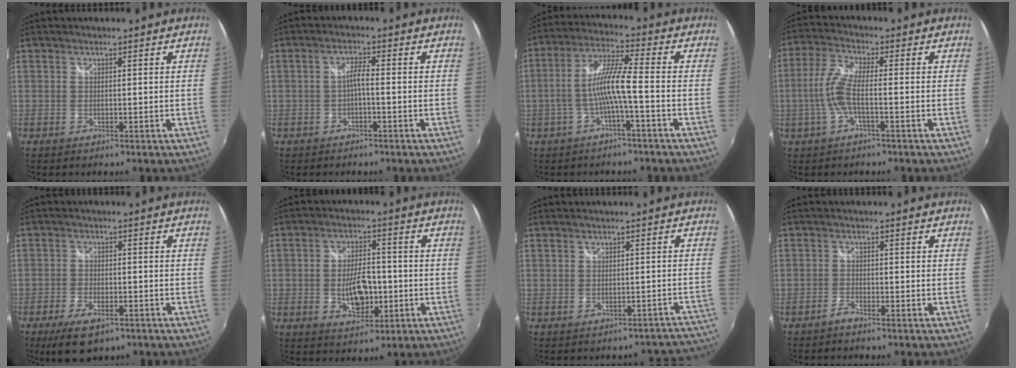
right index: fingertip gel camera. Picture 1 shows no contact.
{"total": 2.2, "force": [-1.0, 0.2, 2.0], "torque": [-0.040, 0.007, -0.017]}
{"total": 8.1, "force": [-2.5, 0.1, 7.7], "torque": [-0.170, 0.009, -0.040]}
{"total": 6.9, "force": [-1.7, 1.1, 6.6], "torque": [-0.150, 0.003, -0.032]}
{"total": 8.0, "force": [-5.1, 3.4, 5.0], "torque": [-0.120, -0.015, -0.085]}
{"total": 8.4, "force": [-1.7, 4.6, 6.9], "torque": [-0.126, 0.001, -0.022]}
{"total": 8.1, "force": [-7.7, 2.5, 0.5], "torque": [0.013, 0.028, -0.076]}
{"total": 1.4, "force": [-1.4, 0.2, 0.4], "torque": [-0.015, -0.001, -0.030]}